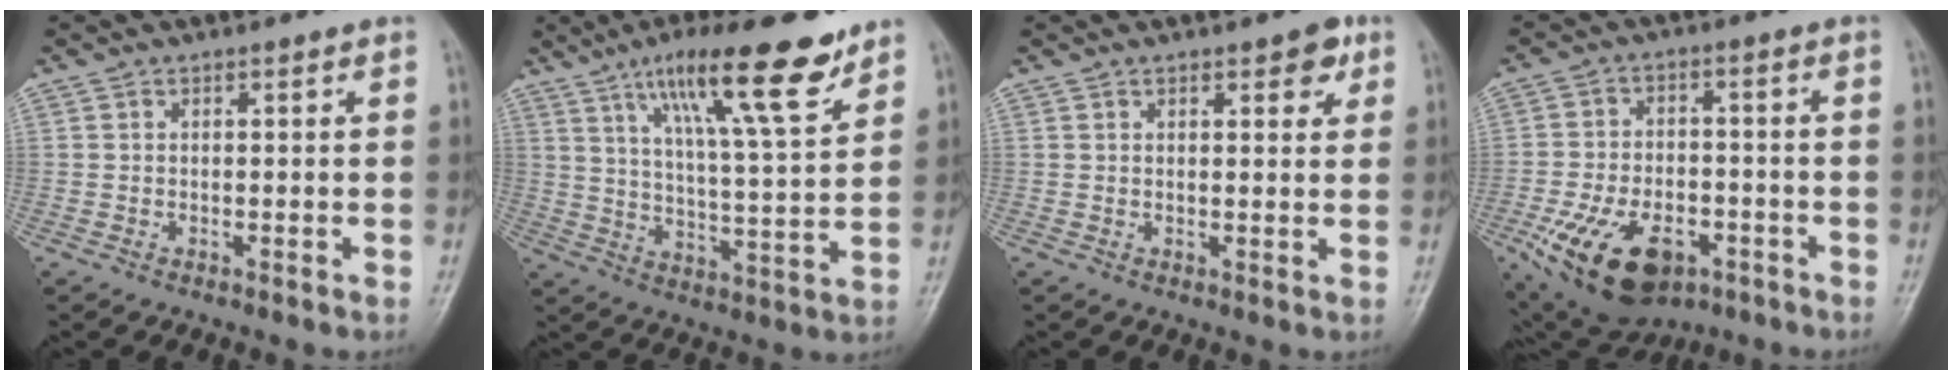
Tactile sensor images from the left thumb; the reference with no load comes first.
{"total": 17.4, "force": [11.2, 3.2, 12.9], "torque": [-0.189, -0.052, 0.184]}
{"total": 3.9, "force": [2.1, 1.7, 2.9], "torque": [-0.021, -0.006, 0.021]}
{"total": 15.9, "force": [-7.1, 9.3, 10.7], "torque": [-0.182, 0.017, -0.108]}